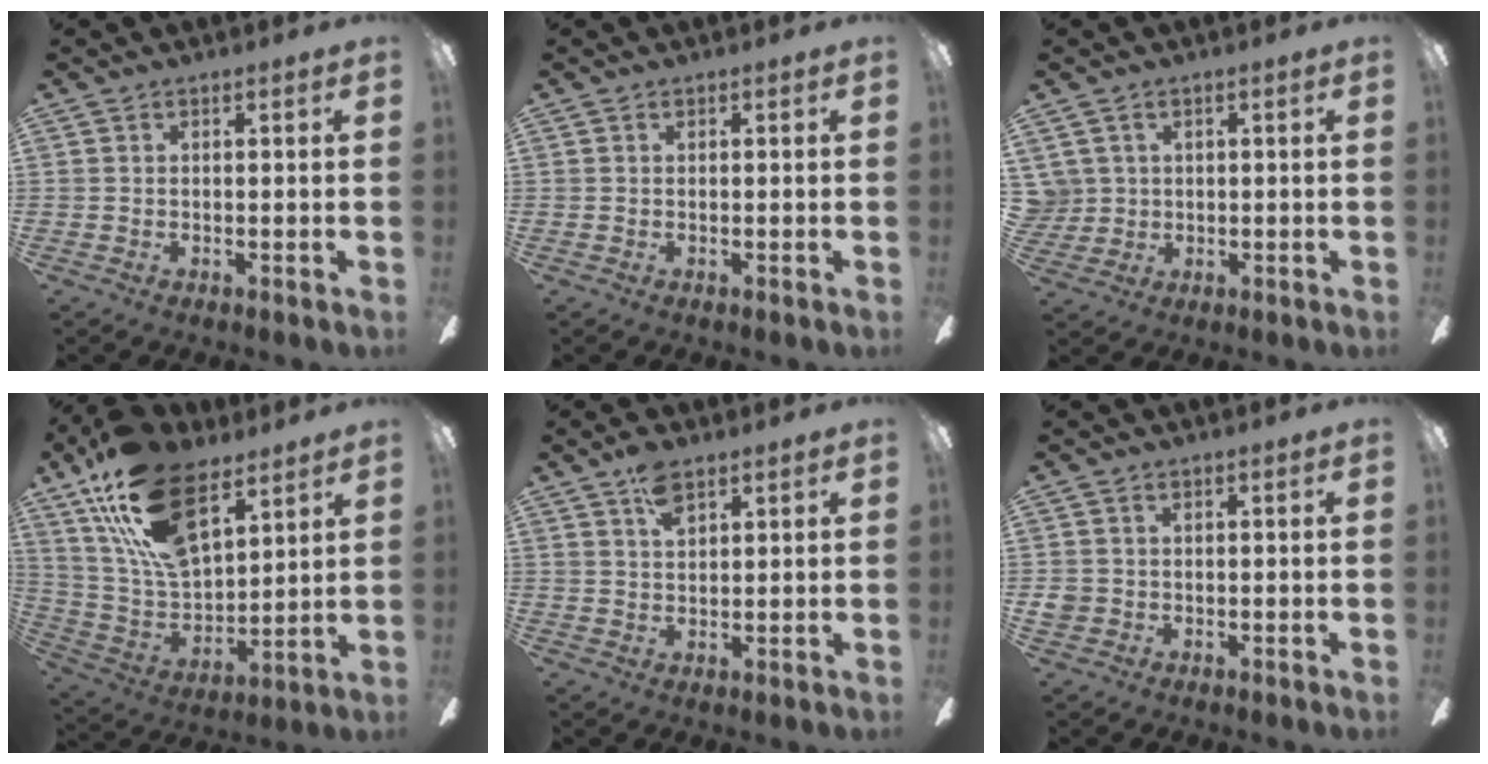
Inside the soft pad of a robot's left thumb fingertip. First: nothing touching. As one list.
[{"total": 0.0}, {"total": 3.9, "force": [1.4, 3.7, 0.1], "torque": [-0.017, 0.009, 0.028]}, {"total": 22.4, "force": [13.1, 11.4, 14.2], "torque": [-0.274, -0.057, 0.238]}, {"total": 5.5, "force": [3.5, 2.7, 3.4], "torque": [-0.059, -0.002, 0.061]}, {"total": 2.5, "force": [-0.2, 2.3, 0.9], "torque": [-0.015, 0.005, -0.003]}]